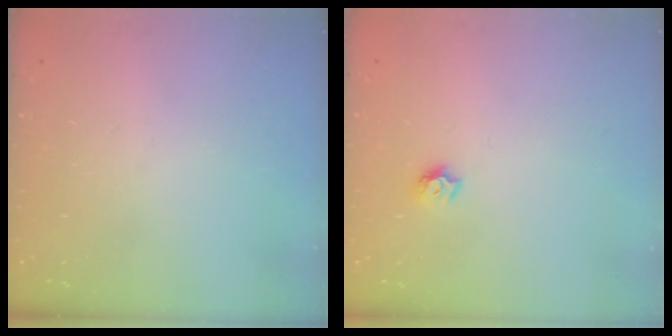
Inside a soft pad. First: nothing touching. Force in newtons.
{"total": 5.6, "press": 5.6, "slide": 0.7}